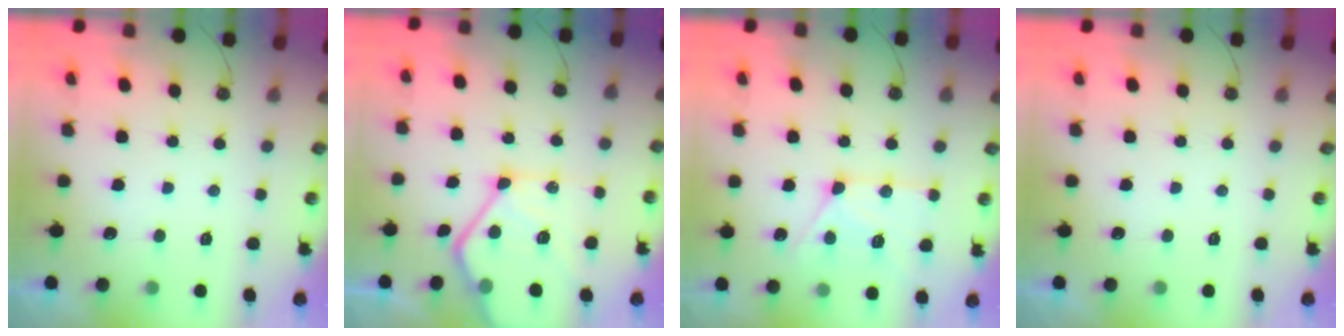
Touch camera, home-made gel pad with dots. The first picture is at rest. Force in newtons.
{"total": 18.1, "press": 18.0, "slide": 2.1}
{"total": 12.0, "press": 11.9, "slide": 1.1}
{"total": 0.0}